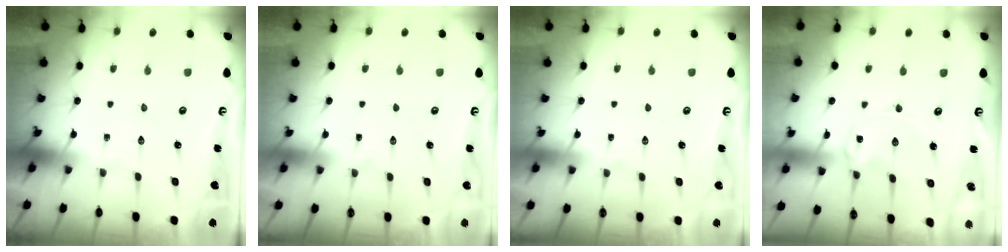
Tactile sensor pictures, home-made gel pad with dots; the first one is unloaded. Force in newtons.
{"total": 1.6, "press": 1.6, "slide": 0.1}
{"total": 1.6, "press": 1.6, "slide": 0.1}
{"total": 0.6, "press": 0.6, "slide": 0.2}